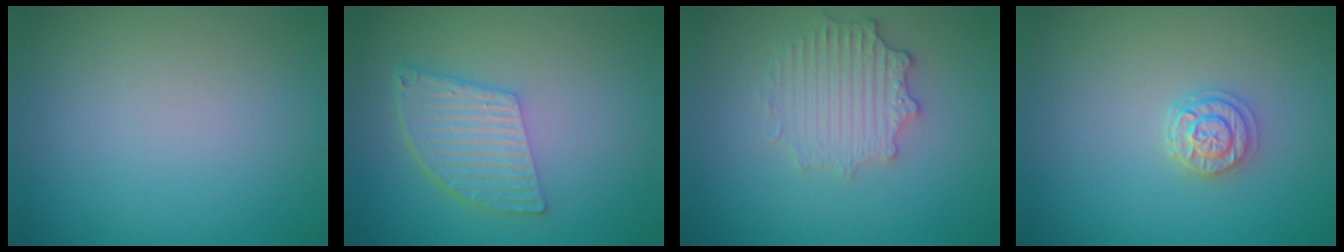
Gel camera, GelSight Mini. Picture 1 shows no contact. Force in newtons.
{"total": 5.1, "press": 3.7, "slide": 3.5}
{"total": 3.5, "press": 2.8, "slide": 2.0}
{"total": 2.2, "press": 2.0, "slide": 0.8}